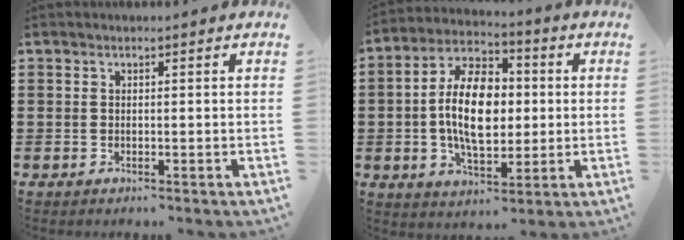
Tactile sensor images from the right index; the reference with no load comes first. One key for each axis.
{"total": 12.2, "fx": 0.1, "fy": 6.9, "fz": 10.1, "tx": -0.205, "ty": 0.006, "tz": -0.006}